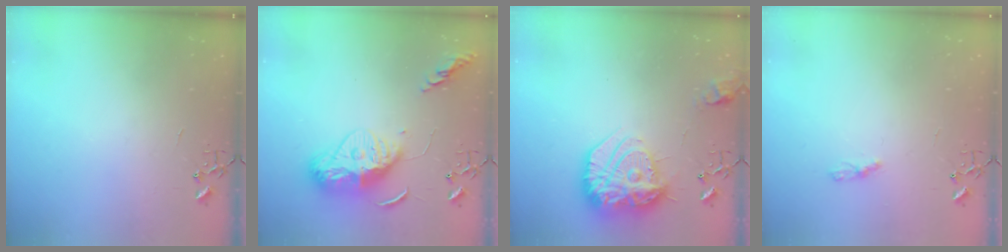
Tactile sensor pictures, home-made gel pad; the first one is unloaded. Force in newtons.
{"total": 15.2, "press": 15.2, "slide": 1.3}
{"total": 20.7, "press": 20.6, "slide": 1.5}
{"total": 4.7, "press": 4.7, "slide": 0.4}